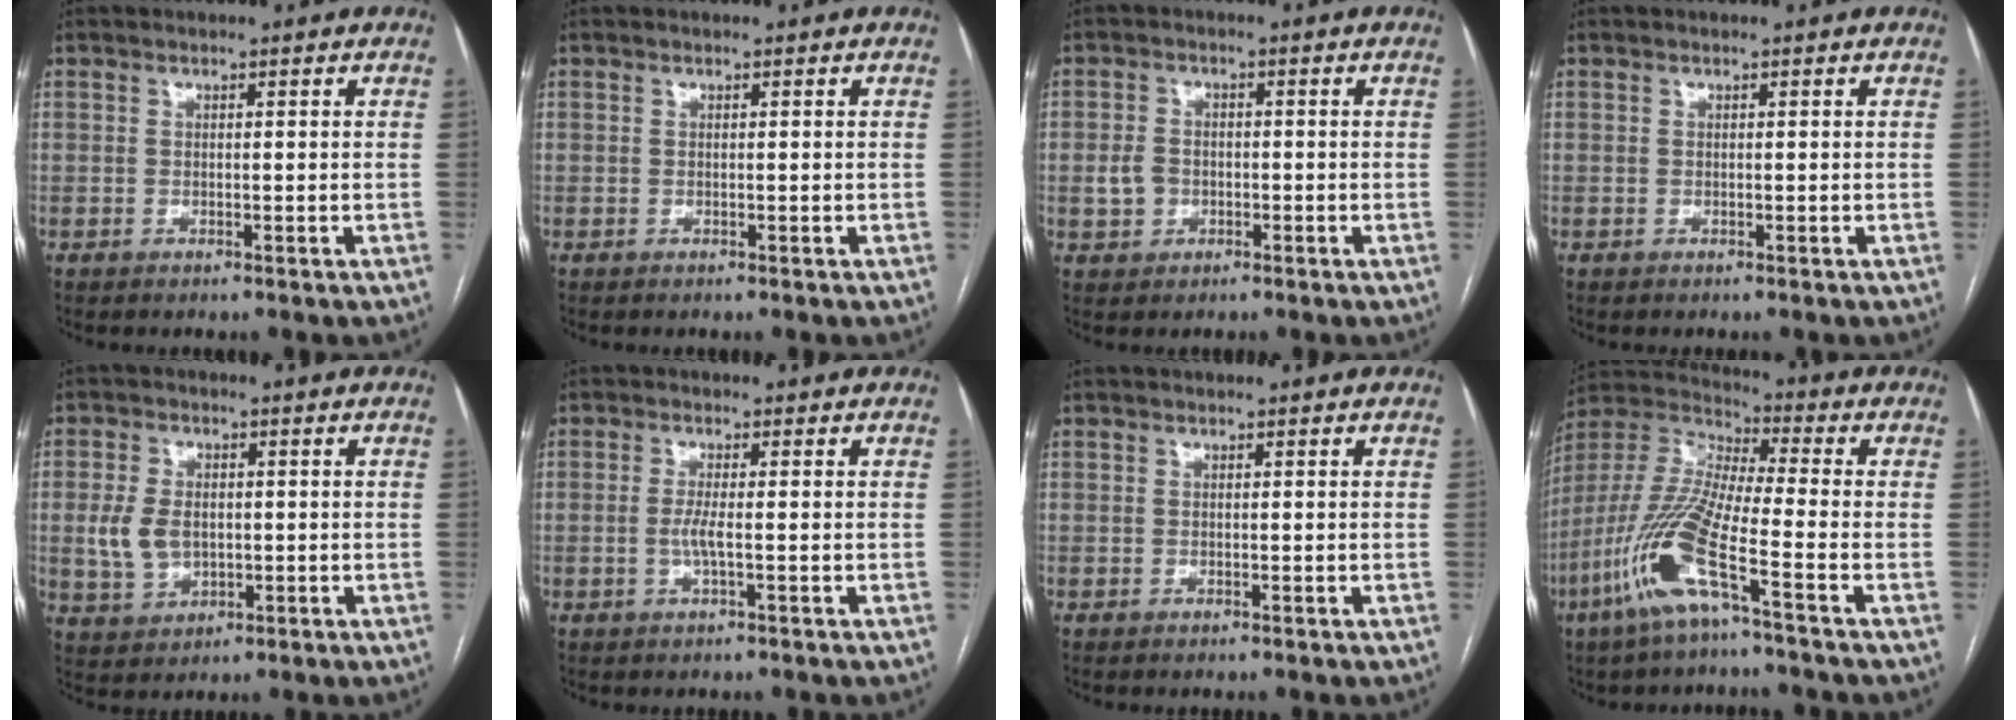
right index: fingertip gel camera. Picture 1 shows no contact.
{"total": 0.0}
{"total": 3.3, "force": [-0.9, 2.8, 1.6], "torque": [-0.034, 0.011, -0.010]}
{"total": 0.0}
{"total": 6.5, "force": [-0.2, 4.5, 4.6], "torque": [-0.103, 0.008, 0.007]}
{"total": 3.5, "force": [-0.8, -0.1, 3.4], "torque": [-0.075, -0.004, -0.018]}
{"total": 0.0}
{"total": 14.4, "force": [-6.7, 0.9, 12.7], "torque": [-0.281, -0.017, -0.140]}